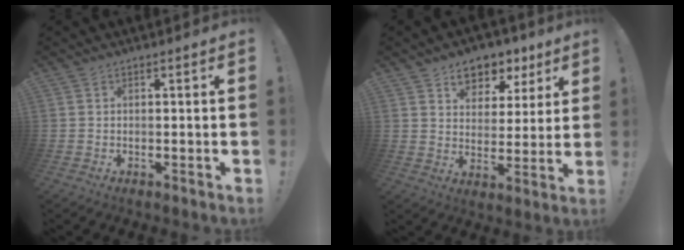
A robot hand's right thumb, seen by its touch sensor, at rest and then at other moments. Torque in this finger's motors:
{"motor_torque": [0.03, 0.04, 0.04, 0.07, 0.09]}